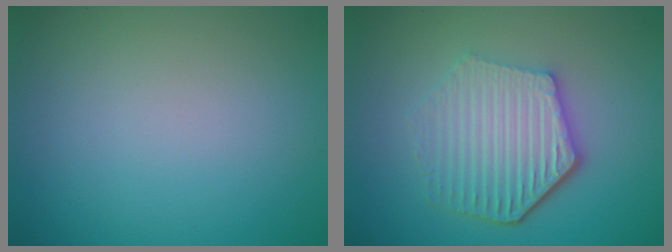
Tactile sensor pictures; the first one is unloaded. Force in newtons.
{"total": 5.8, "press": 4.4, "slide": 3.7}